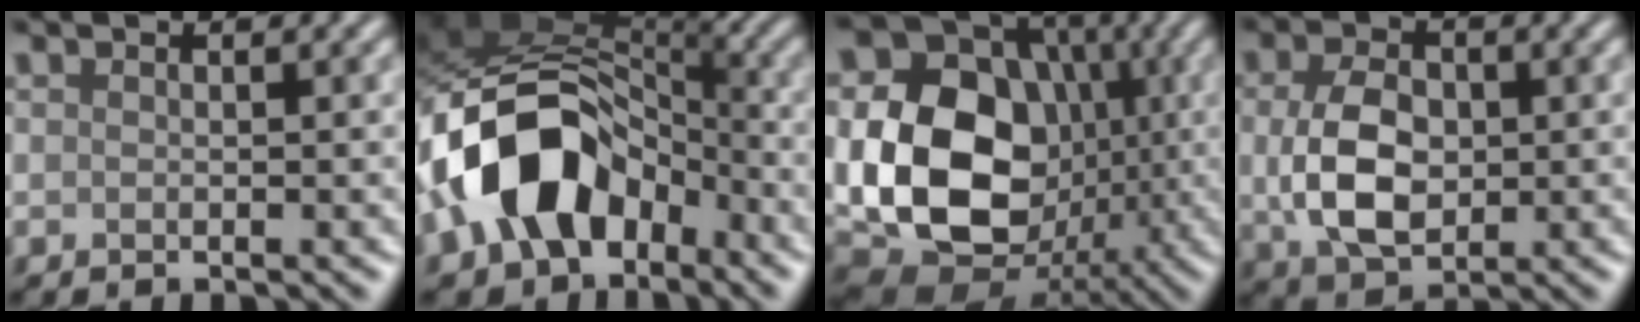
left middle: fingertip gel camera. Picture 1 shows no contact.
{"total": 12.6, "force": [-4.6, 8.5, 8.1], "torque": [-0.152, 0.017, -0.098]}
{"total": 18.2, "force": [-1.0, 15.1, 10.1], "torque": [-0.196, -0.013, -0.031]}
{"total": 6.2, "force": [-0.1, 4.2, 4.6], "torque": [-0.101, -0.003, 0.000]}